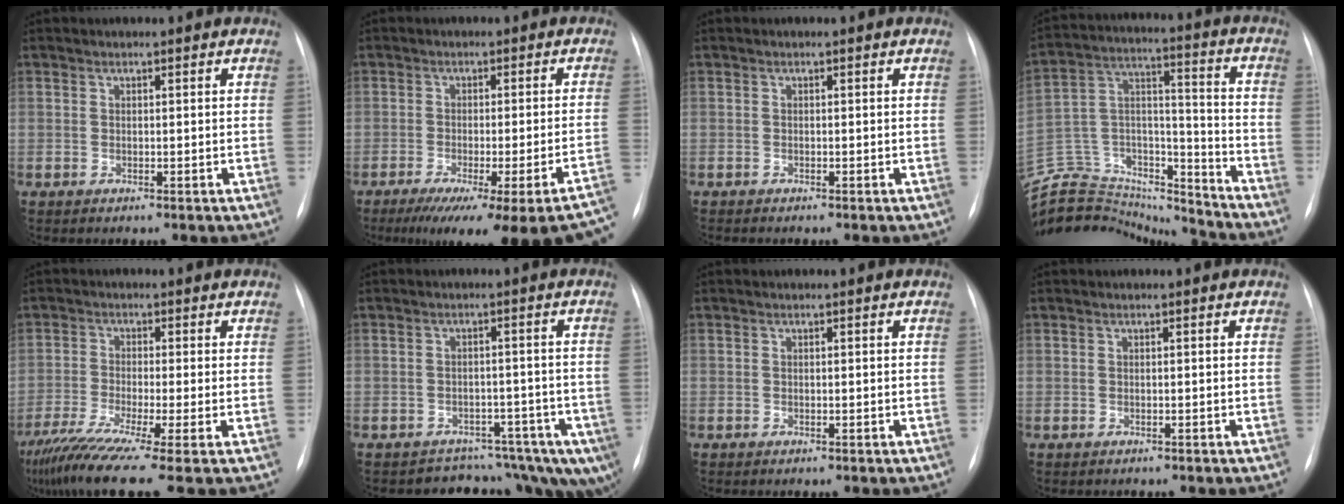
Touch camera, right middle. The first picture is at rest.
{"total": 22.2, "force": [-17.9, 0.6, 13.2], "torque": [-0.103, -0.035, -0.227]}
{"total": 0.9, "force": [-0.8, 0.2, 0.4], "torque": [-0.006, -0.002, -0.012]}
{"total": 25.7, "force": [-23.7, 7.5, 6.5], "torque": [-0.188, 0.039, -0.375]}
{"total": 11.3, "force": [-8.0, -1.0, 7.9], "torque": [-0.139, -0.037, -0.136]}
{"total": 9.7, "force": [-7.6, 5.4, 2.7], "torque": [-0.012, 0.038, -0.086]}
{"total": 0.0}
{"total": 0.6, "force": [-0.5, 0.3, 0.0], "torque": [-0.008, 0.000, -0.009]}